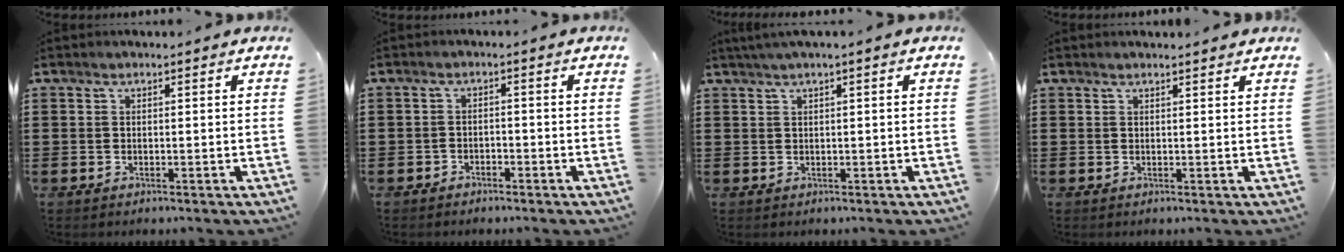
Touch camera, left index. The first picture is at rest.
{"total": 1.9, "force": [-1.8, 0.6, 0.0], "torque": [-0.007, 0.001, -0.041]}
{"total": 1.4, "force": [0.4, -0.1, 1.3], "torque": [-0.021, -0.002, 0.007]}
{"total": 1.0, "force": [1.0, 0.0, 0.4], "torque": [-0.010, -0.001, 0.019]}